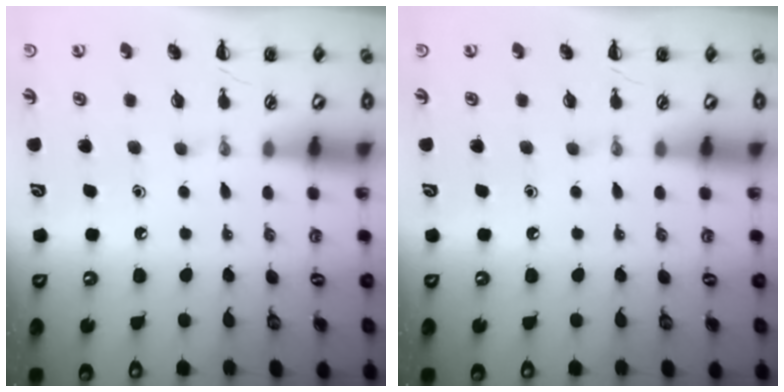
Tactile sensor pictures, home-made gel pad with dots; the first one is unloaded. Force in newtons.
{"total": 0.0}